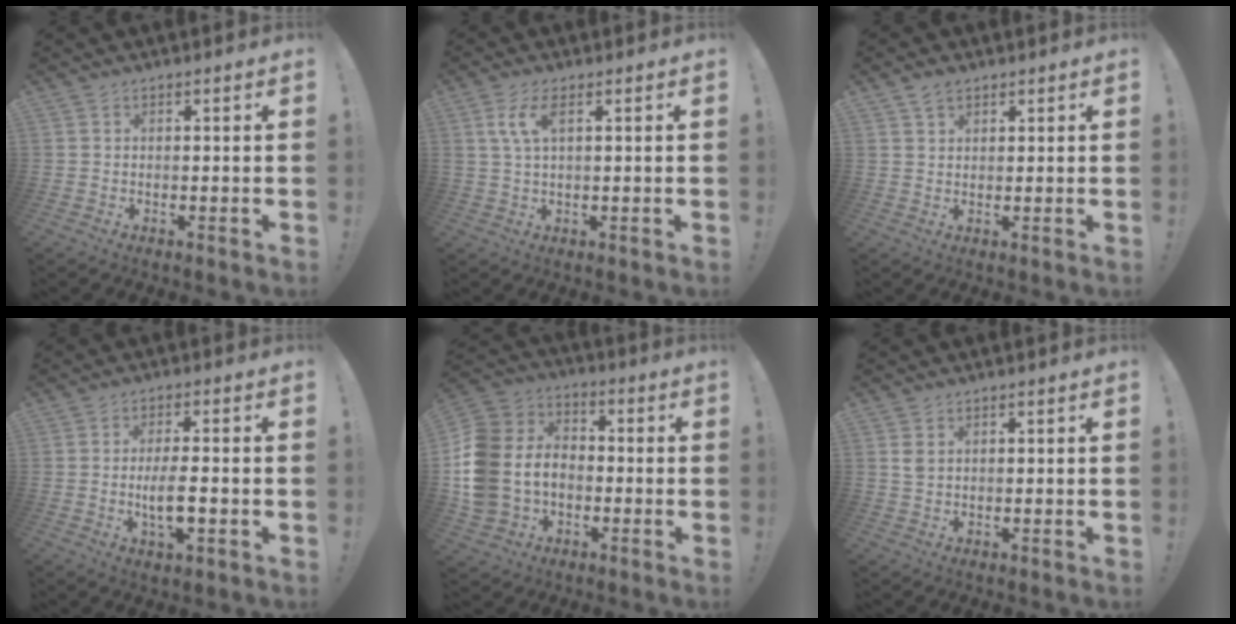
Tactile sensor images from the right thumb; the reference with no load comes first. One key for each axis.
{"total": 5.7, "fx": 2.1, "fy": 1.7, "fz": 5.0, "tx": -0.095, "ty": 0.003, "tz": 0.036}
{"total": 2.8, "fx": 2.1, "fy": 1.4, "fz": 1.1, "tx": -0.012, "ty": -0.011, "tz": 0.039}
{"total": 7.0, "fx": -1.2, "fy": 1.9, "fz": 6.6, "tx": -0.126, "ty": -0.007, "tz": -0.024}
{"total": 15.3, "fx": -2.3, "fy": 12.5, "fz": 8.6, "tx": -0.162, "ty": 0.016, "tz": -0.034}
{"total": 2.2, "fx": 1.0, "fy": 1.3, "fz": 1.5, "tx": -0.026, "ty": 0.001, "tz": 0.017}